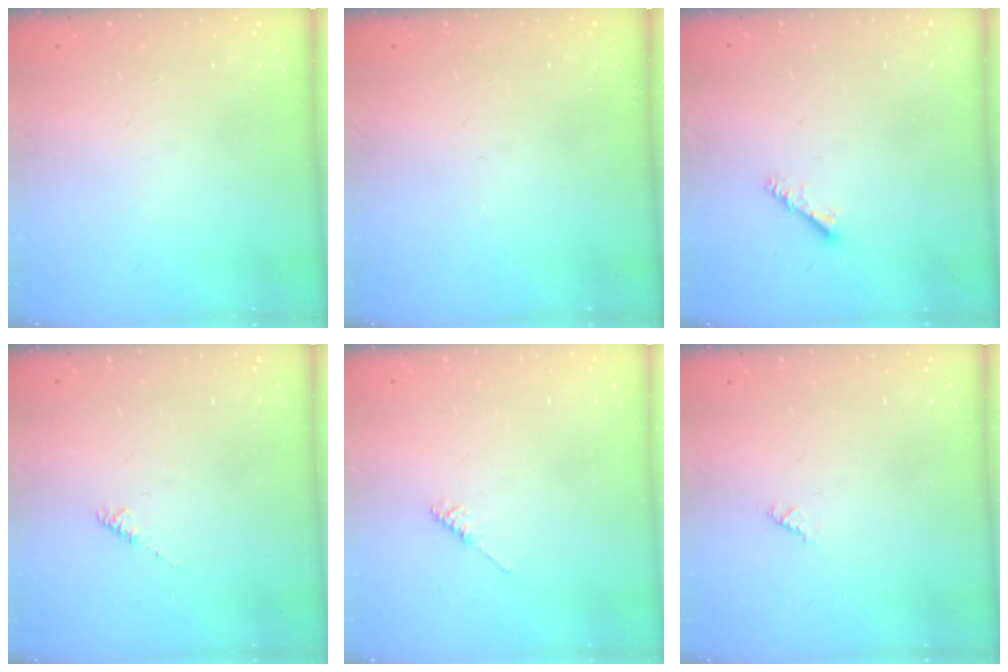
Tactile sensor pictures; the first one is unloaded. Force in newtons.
{"total": 0.0}
{"total": 3.2, "press": 3.2, "slide": 0.6}
{"total": 2.0, "press": 1.9, "slide": 0.4}
{"total": 2.2, "press": 2.2, "slide": 0.5}
{"total": 0.6, "press": 0.6, "slide": 0.2}